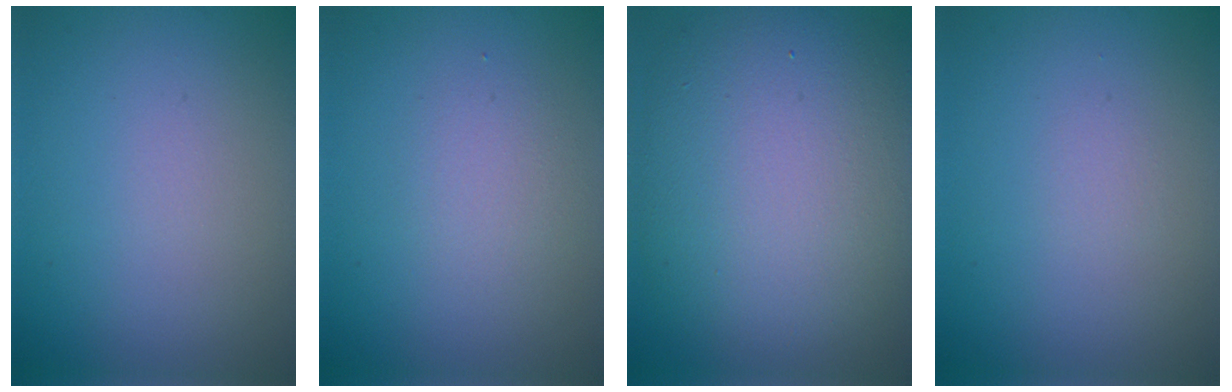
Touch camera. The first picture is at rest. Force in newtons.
{"total": 1.7, "press": 1.7, "slide": 0.2}
{"total": 13.1, "press": 13.1, "slide": 0.8}
{"total": 0.5, "press": 0.5, "slide": 0.0}